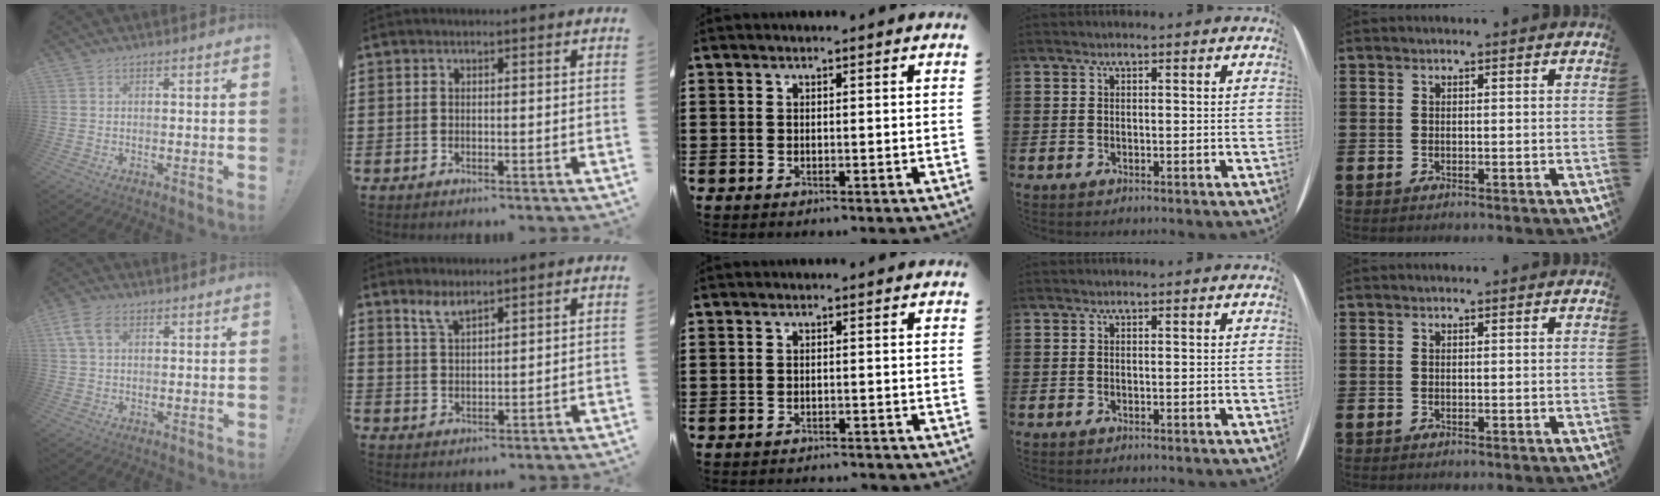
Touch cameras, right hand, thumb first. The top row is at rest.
{"thumb": {"total": 7.0, "force": [2.6, 4.4, 4.7], "torque": [-0.097, 0.000, 0.051]}, "index": {"total": 3.3, "force": [2.6, 0.9, 1.8], "torque": [-0.043, 0.003, 0.049]}, "middle": {"total": 1.3, "force": [-1.3, 0.0, 0.1], "torque": [-0.005, 0.002, -0.027]}}